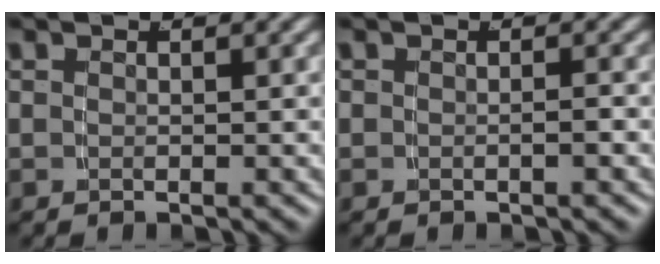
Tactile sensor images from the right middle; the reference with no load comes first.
{"total": 0.6, "force": [-0.1, 0.4, 0.4], "torque": [0.001, 0.008, -0.006]}